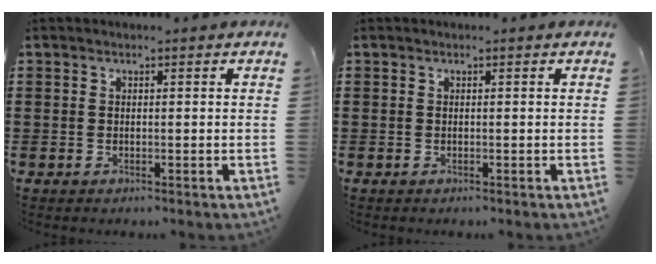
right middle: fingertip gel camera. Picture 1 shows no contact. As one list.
[{"total": 0.0}]